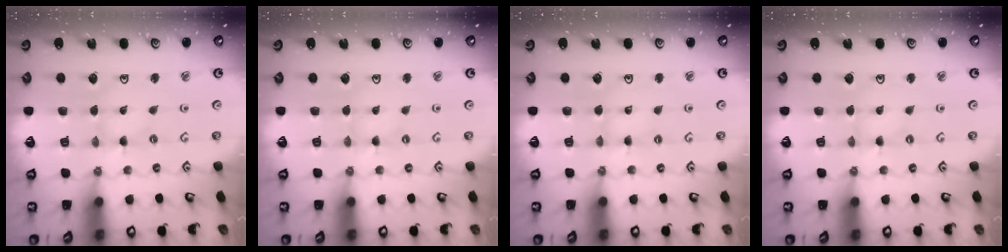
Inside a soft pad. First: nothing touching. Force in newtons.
{"total": 0.0}
{"total": 2.0, "press": 2.0, "slide": 0.3}
{"total": 0.0}